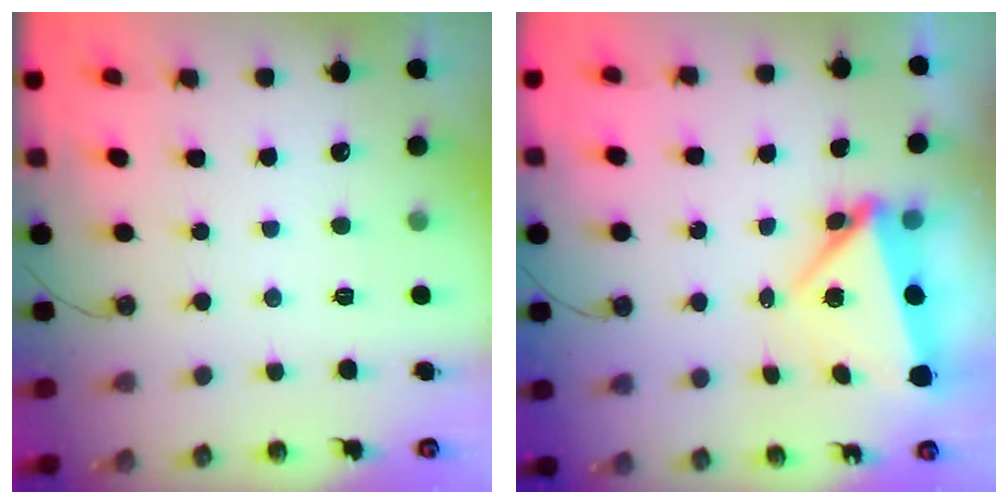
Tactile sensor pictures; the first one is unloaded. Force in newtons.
{"total": 5.8, "press": 4.9, "slide": 3.1}